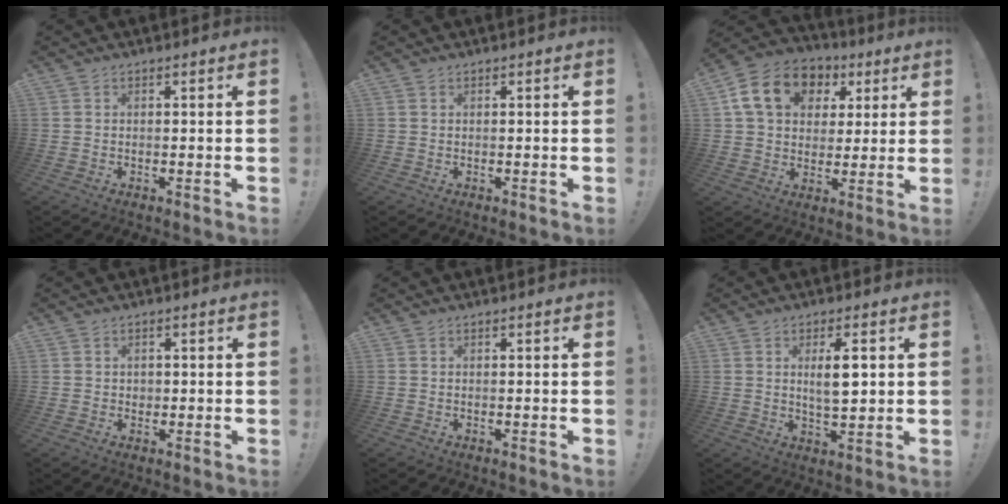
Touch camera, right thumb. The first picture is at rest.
{"total": 0.0}
{"total": 17.3, "force": [6.3, 12.9, 9.6], "torque": [-0.152, -0.002, 0.124]}
{"total": 1.3, "force": [0.1, 1.3, 0.3], "torque": [0.000, 0.001, 0.001]}
{"total": 0.0}
{"total": 7.3, "force": [1.6, 2.4, 6.7], "torque": [-0.110, -0.003, 0.023]}